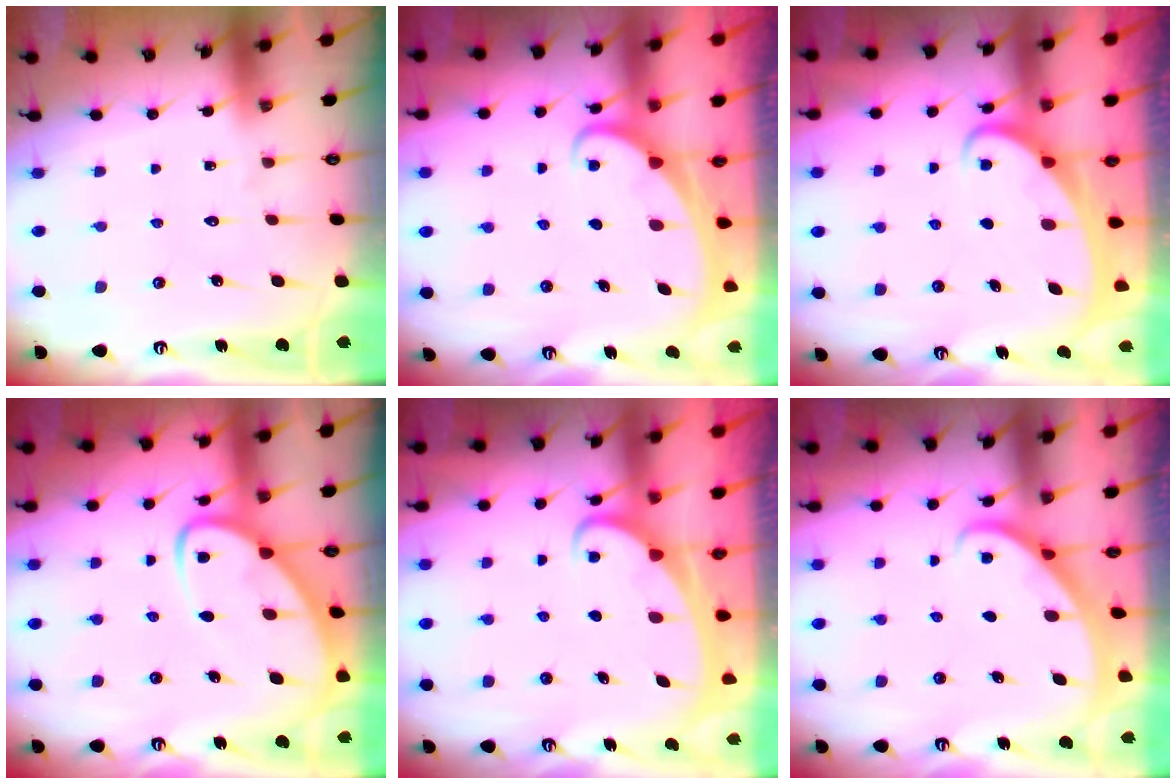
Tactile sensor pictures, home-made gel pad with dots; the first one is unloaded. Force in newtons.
{"total": 2.0, "press": 2.0, "slide": 0.2}
{"total": 2.1, "press": 2.1, "slide": 0.4}
{"total": 7.4, "press": 7.4, "slide": 0.8}
{"total": 2.0, "press": 2.0, "slide": 0.3}
{"total": 2.3, "press": 2.3, "slide": 0.2}